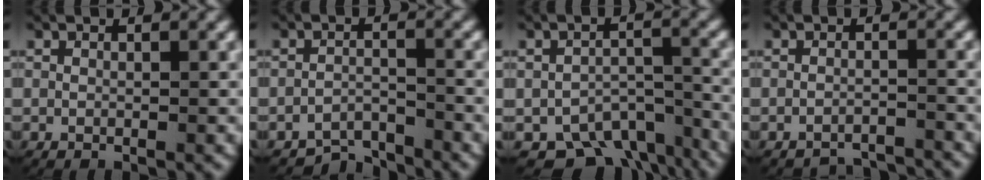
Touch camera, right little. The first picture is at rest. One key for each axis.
{"total": 4.3, "fx": -4.0, "fy": 1.4, "fz": 0.8, "tx": -0.006, "ty": -0.008, "tz": -0.072}
{"total": 7.0, "fx": -5.4, "fy": 3.6, "fz": 2.7, "tx": -0.024, "ty": -0.010, "tz": -0.089}
{"total": 4.2, "fx": -4.1, "fy": 0.5, "fz": 0.3, "tx": 0.006, "ty": -0.010, "tz": -0.069}